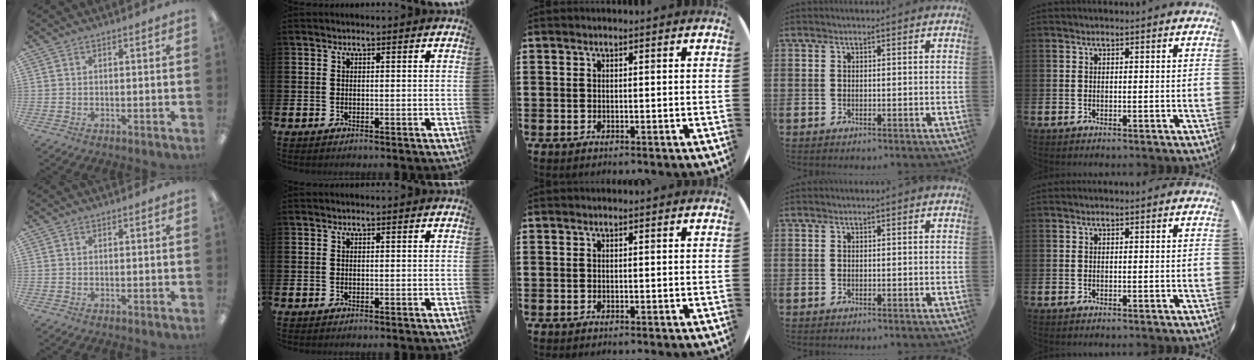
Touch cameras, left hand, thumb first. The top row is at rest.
{}